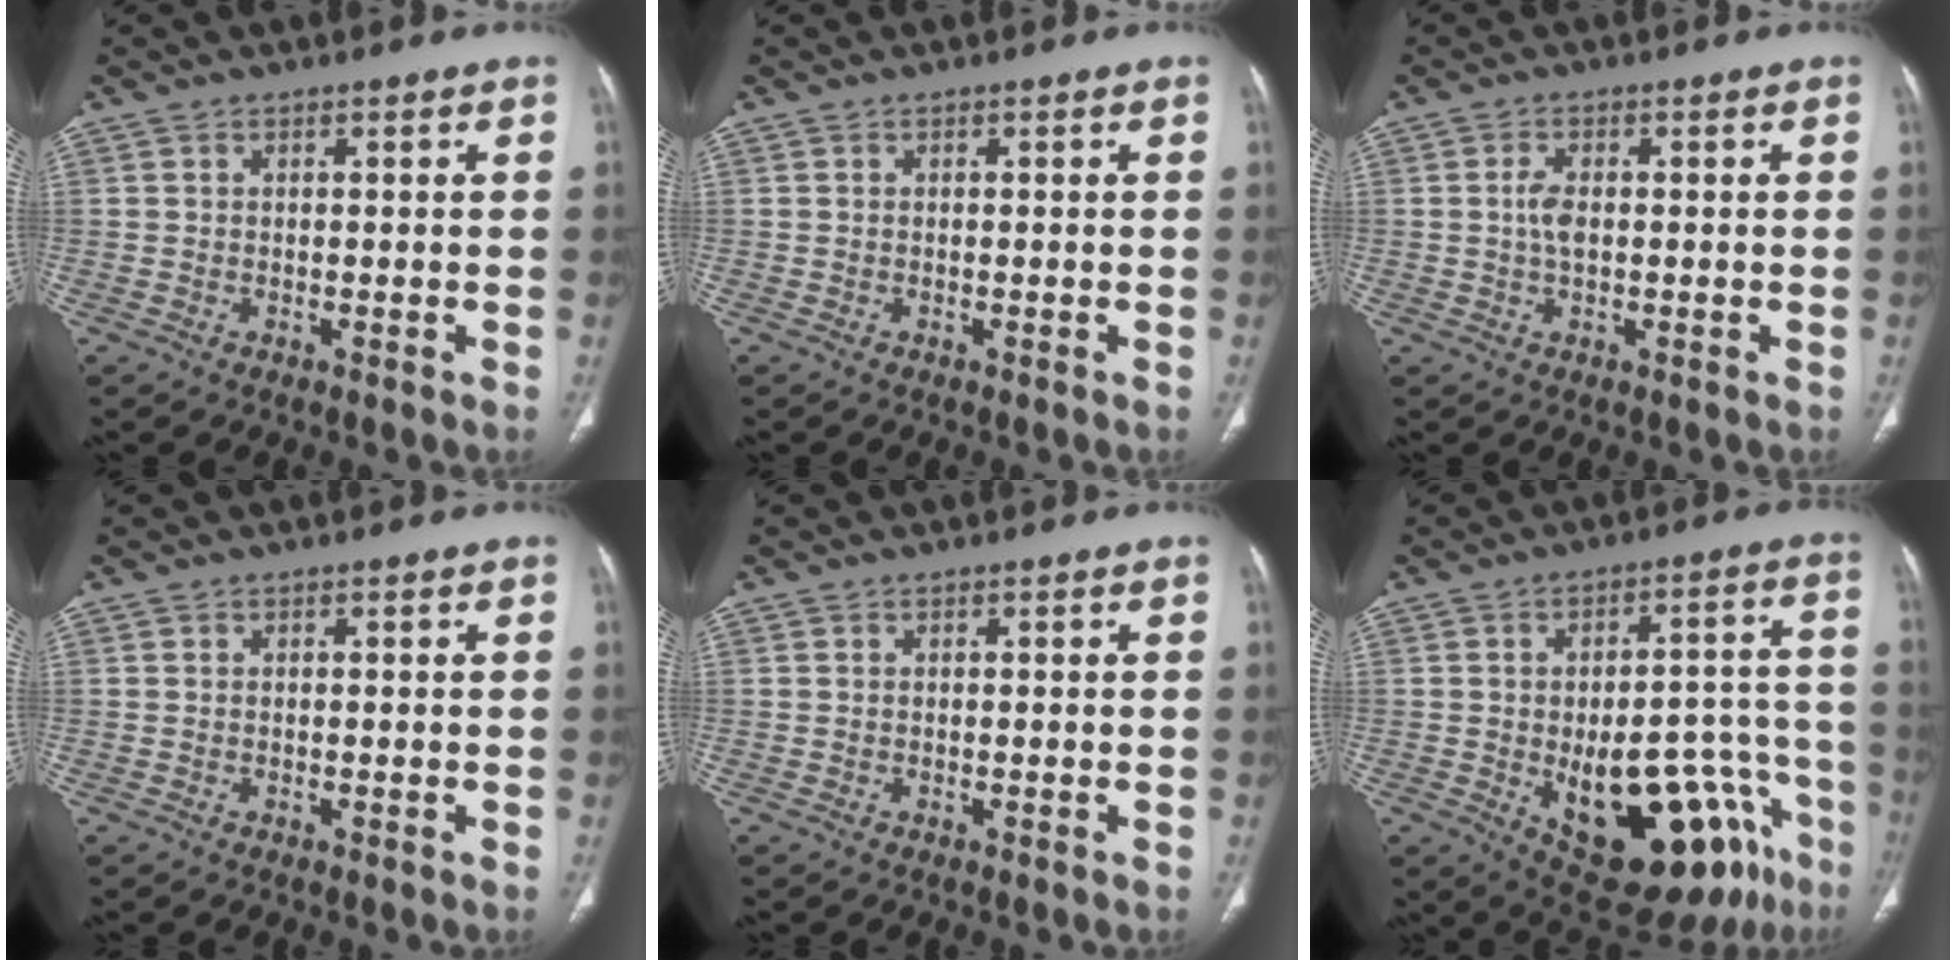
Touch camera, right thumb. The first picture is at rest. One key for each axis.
{"total": 0.0}
{"total": 2.8, "fx": 0.0, "fy": 1.4, "fz": 2.4, "tx": -0.049, "ty": 0.003, "tz": -0.002}
{"total": 0.0}
{"total": 0.0}
{"total": 22.8, "fx": -9.7, "fy": 10.5, "fz": 17.8, "tx": -0.179, "ty": 0.050, "tz": -0.114}